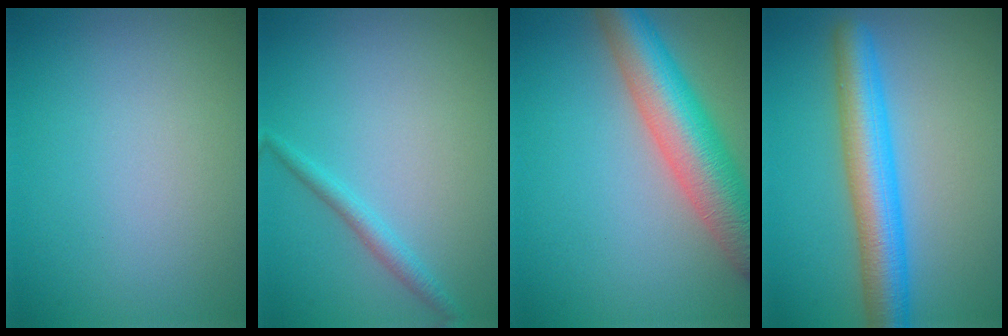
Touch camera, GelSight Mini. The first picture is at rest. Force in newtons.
{"total": 1.6, "press": 1.6, "slide": 0.1}
{"total": 8.6, "press": 8.6, "slide": 0.2}
{"total": 6.6, "press": 6.6, "slide": 0.1}